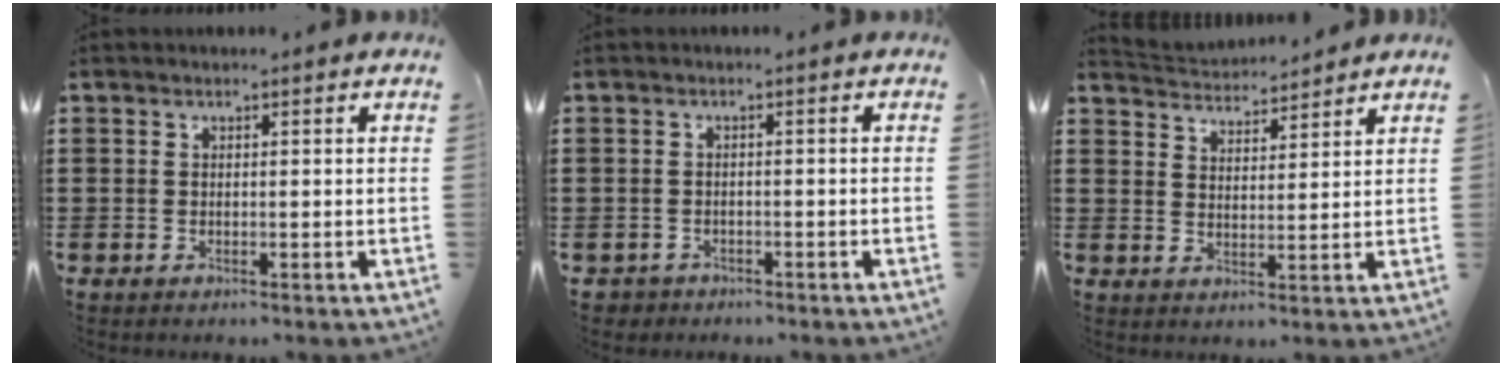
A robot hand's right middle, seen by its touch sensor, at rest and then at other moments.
{"total": 1.2, "force": [-1.0, 0.6, -0.1], "torque": [-0.002, 0.001, -0.024]}
{"total": 3.3, "force": [3.2, 0.2, -0.7], "torque": [-0.003, -0.020, 0.058]}